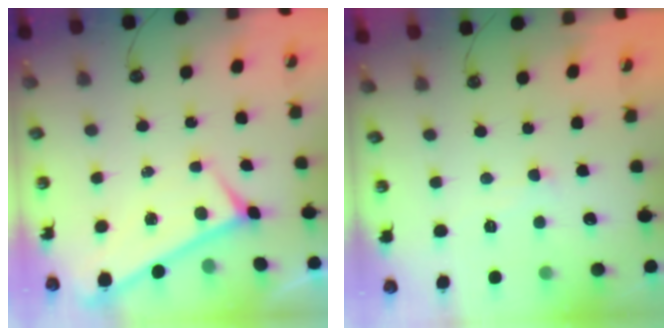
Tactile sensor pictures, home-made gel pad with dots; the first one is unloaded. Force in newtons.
{"total": 0.8, "press": 0.6, "slide": 0.5}